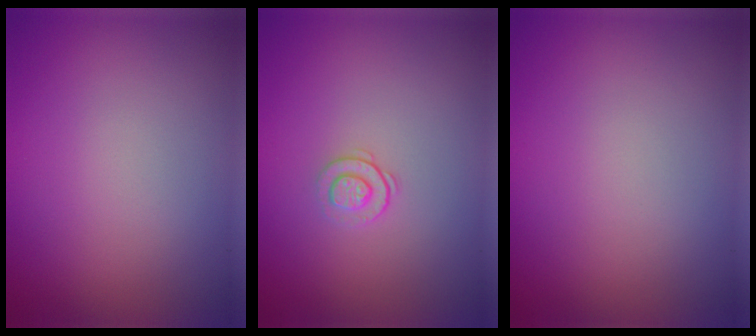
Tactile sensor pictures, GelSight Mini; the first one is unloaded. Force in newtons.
{"total": 1.2, "press": 0.9, "slide": 0.8}
{"total": 0.0}